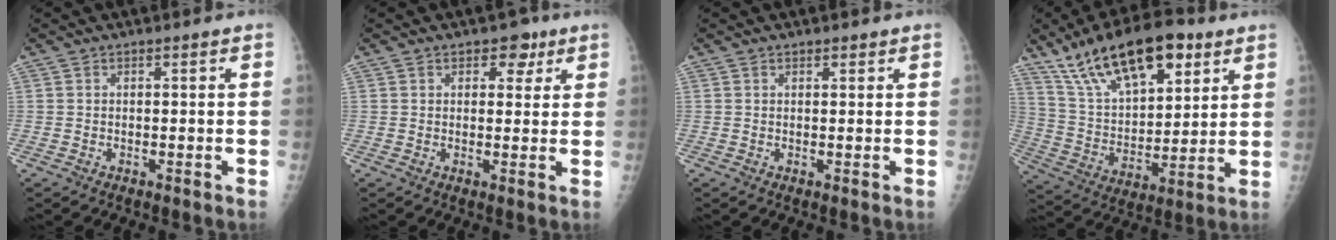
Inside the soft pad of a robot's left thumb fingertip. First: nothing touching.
{"total": 4.4, "force": [2.4, 3.0, 2.2], "torque": [-0.001, -0.007, 0.028]}
{"total": 0.8, "force": [0.7, 0.4, 0.3], "torque": [0.000, -0.004, 0.008]}
{"total": 21.0, "force": [12.6, 9.2, 14.0], "torque": [-0.205, -0.041, 0.230]}